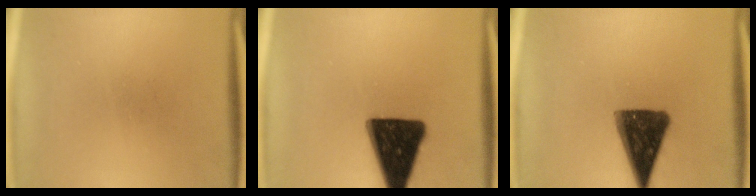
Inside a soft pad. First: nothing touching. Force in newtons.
{"total": 17.6}
{"total": 13.0}